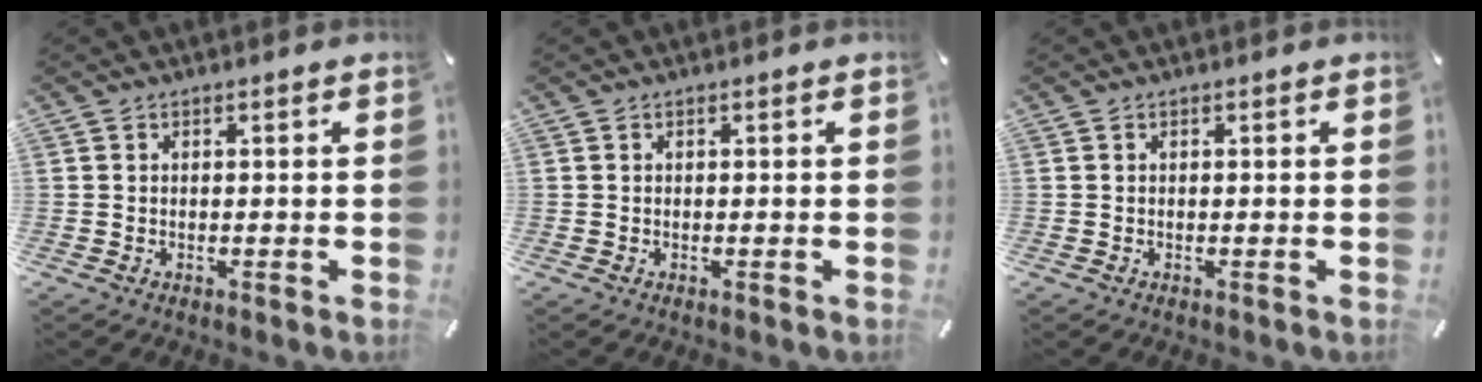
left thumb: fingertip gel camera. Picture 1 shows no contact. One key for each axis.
{"total": 0.0}
{"total": 0.0}